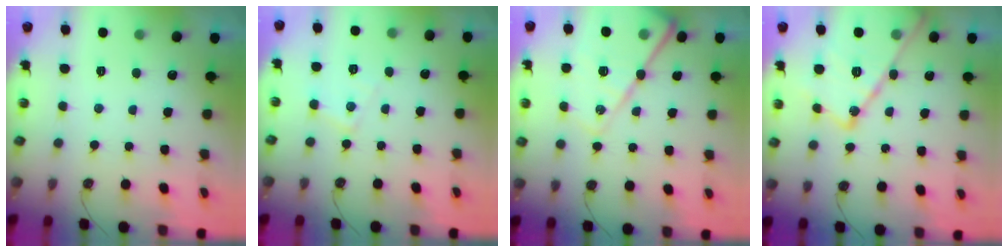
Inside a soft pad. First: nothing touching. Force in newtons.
{"total": 6.4, "press": 6.4, "slide": 0.5}
{"total": 17.2, "press": 17.1, "slide": 1.9}
{"total": 19.4, "press": 19.3, "slide": 1.7}